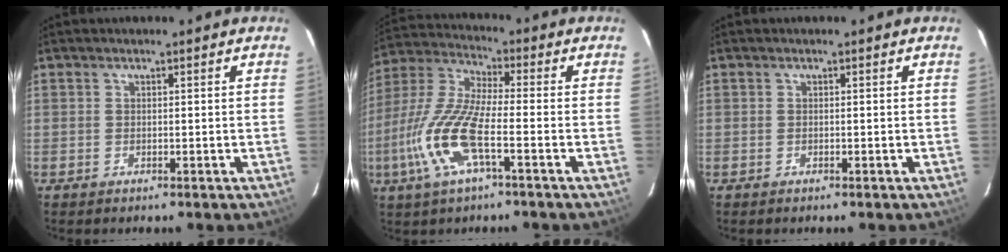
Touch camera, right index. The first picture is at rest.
{"total": 13.8, "force": [-4.9, 2.8, 12.6], "torque": [-0.280, -0.006, -0.101]}
{"total": 0.0}